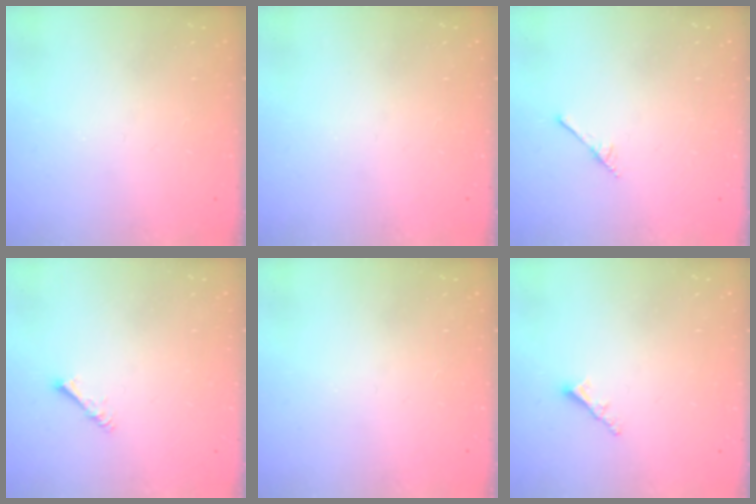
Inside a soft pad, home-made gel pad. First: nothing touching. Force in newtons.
{"total": 0.0}
{"total": 1.7, "press": 1.7, "slide": 0.1}
{"total": 1.4, "press": 1.3, "slide": 0.3}
{"total": 0.0}
{"total": 2.3, "press": 2.2, "slide": 0.6}